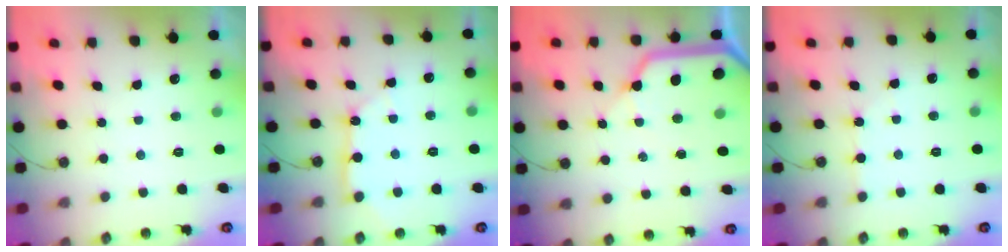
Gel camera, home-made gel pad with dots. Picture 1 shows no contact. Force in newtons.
{"total": 7.5, "press": 7.5, "slide": 0.9}
{"total": 13.2, "press": 13.1, "slide": 1.8}
{"total": 3.3, "press": 3.3, "slide": 0.5}